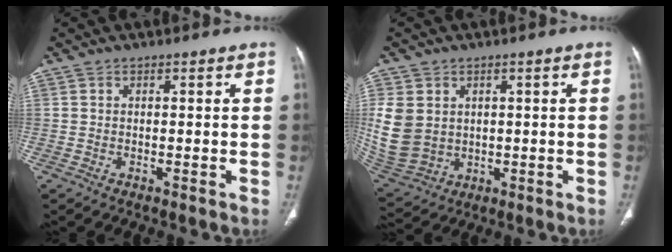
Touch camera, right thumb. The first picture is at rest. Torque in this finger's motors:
{"motor_torque": [0.82, 0.96, 0.42, -0.31, 0.24]}